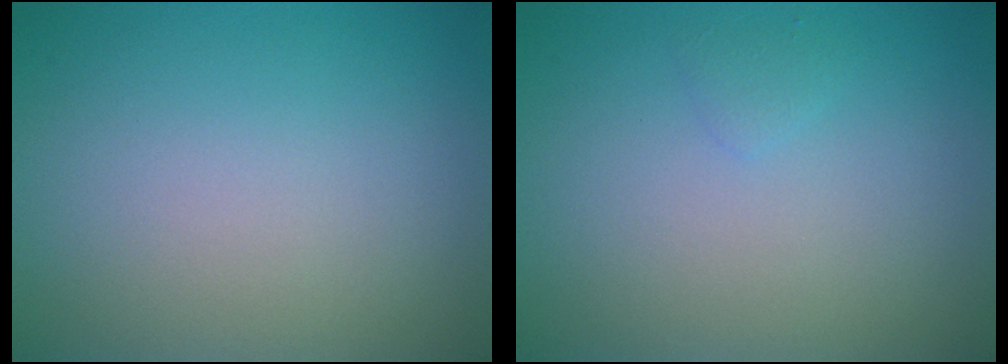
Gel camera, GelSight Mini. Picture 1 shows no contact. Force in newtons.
{"total": 0.6, "press": 0.6, "slide": 0.1}